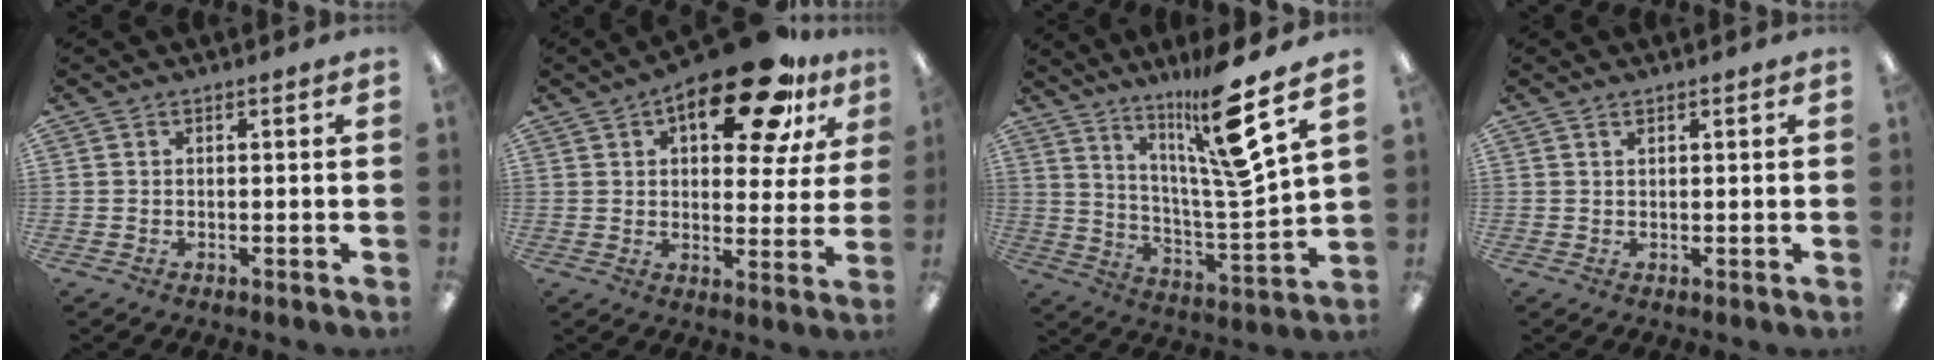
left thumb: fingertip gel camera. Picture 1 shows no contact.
{"total": 19.8, "force": [10.6, 9.0, 14.0], "torque": [-0.181, -0.048, 0.165]}
{"total": 18.2, "force": [12.9, 1.3, 12.8], "torque": [-0.223, -0.077, 0.197]}
{"total": 0.9, "force": [0.7, 0.3, 0.6], "torque": [-0.012, 0.001, 0.011]}